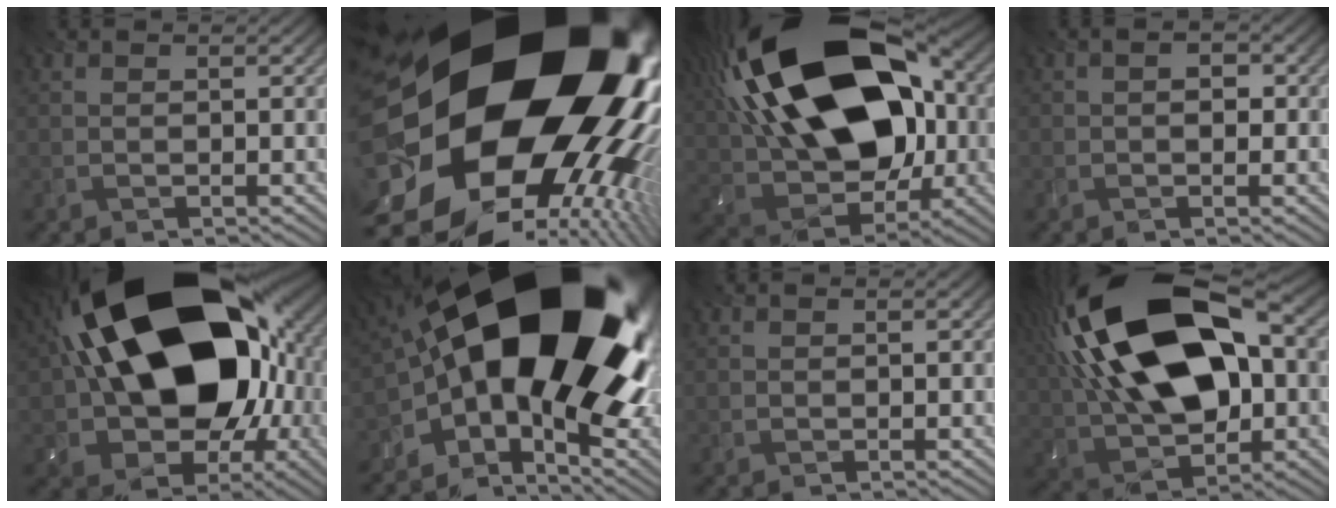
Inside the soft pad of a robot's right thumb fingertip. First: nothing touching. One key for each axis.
{"total": 23.2, "fx": -0.4, "fy": 17.4, "fz": 15.3, "tx": -0.236, "ty": -0.102, "tz": -0.037}
{"total": 22.1, "fx": 4.9, "fy": 13.4, "fz": 16.9, "tx": -0.337, "ty": 0.041, "tz": 0.075}
{"total": 1.3, "fx": -0.4, "fy": 0.6, "fz": 1.1, "tx": -0.017, "ty": 0.000, "tz": -0.006}
{"total": 23.2, "fx": 3.5, "fy": 15.4, "fz": 17.0, "tx": -0.313, "ty": -0.010, "tz": 0.066}
{"total": 21.2, "fx": 0.9, "fy": 11.6, "fz": 17.8, "tx": -0.288, "ty": -0.048, "tz": 0.035}
{"total": 0.0}
{"total": 20.9, "fx": 4.2, "fy": 11.4, "fz": 17.0, "tx": -0.319, "ty": 0.039, "tz": 0.051}